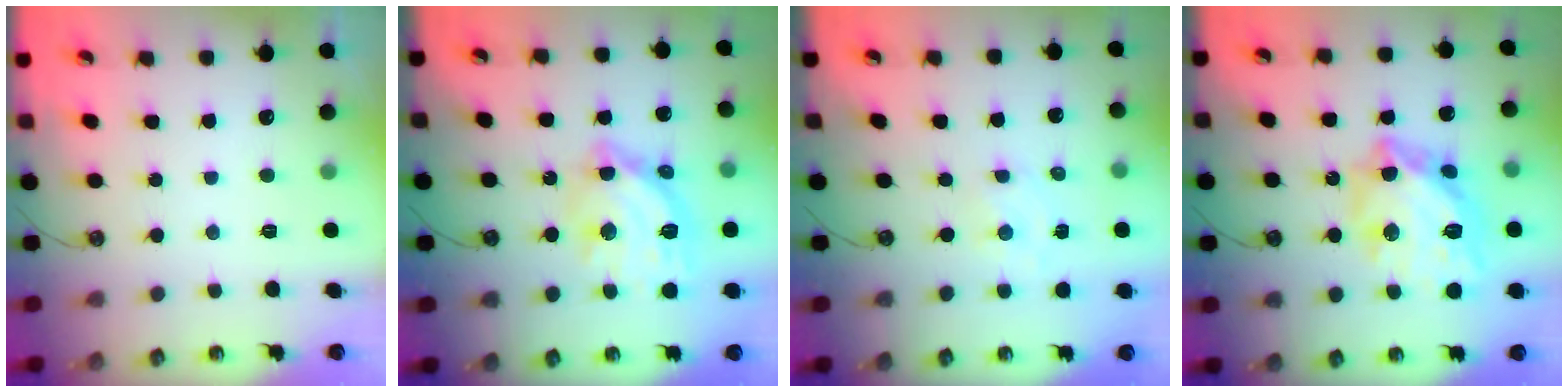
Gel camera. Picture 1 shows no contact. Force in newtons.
{"total": 15.2, "press": 15.1, "slide": 1.5}
{"total": 2.3, "press": 2.3, "slide": 0.4}
{"total": 19.8, "press": 19.7, "slide": 2.0}